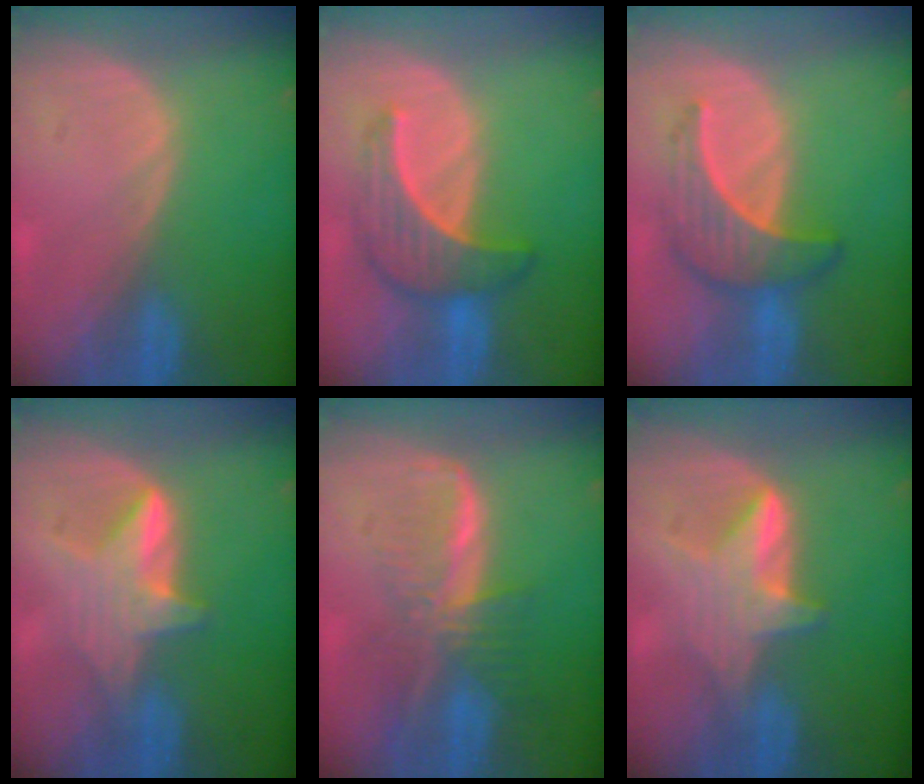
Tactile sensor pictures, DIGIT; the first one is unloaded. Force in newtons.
{"total": 6.6, "press": 6.6, "slide": 0.9}
{"total": 6.6, "press": 6.5, "slide": 1.2}
{"total": 6.0, "press": 5.7, "slide": 1.9}
{"total": 8.1, "press": 7.0, "slide": 4.2}
{"total": 6.1, "press": 5.7, "slide": 2.0}